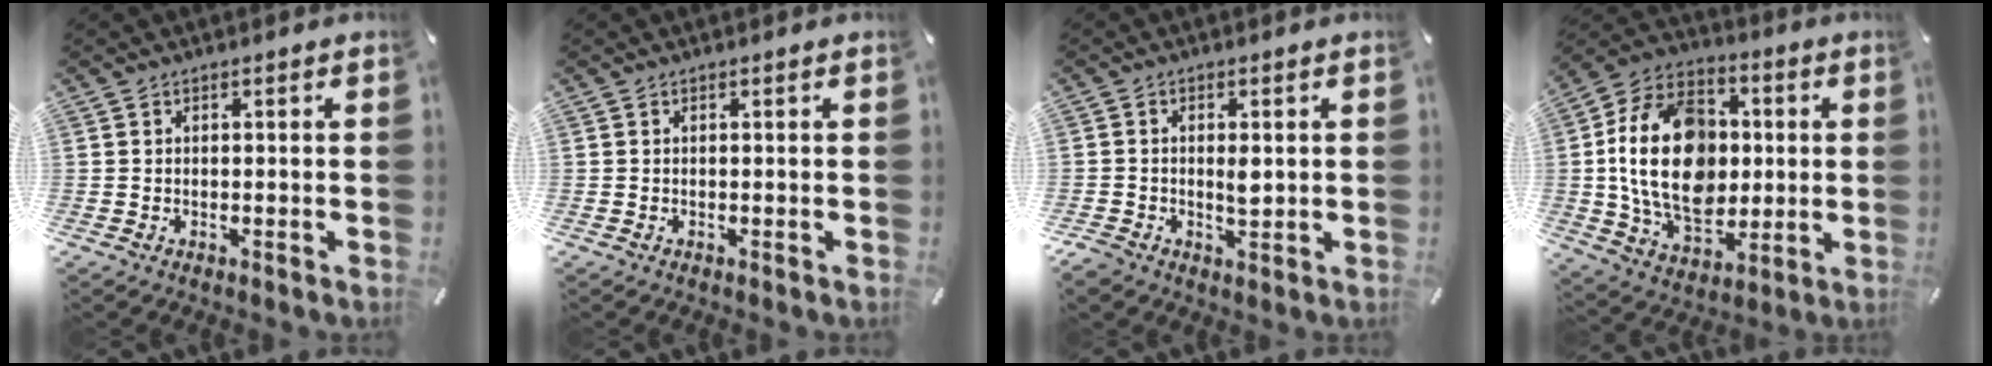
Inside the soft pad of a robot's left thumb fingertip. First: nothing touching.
{"total": 0.0}
{"total": 3.7, "force": [0.1, 2.8, 2.4], "torque": [-0.046, -0.002, -0.002]}
{"total": 22.7, "force": [0.1, 16.7, 15.4], "torque": [-0.316, 0.001, 0.003]}